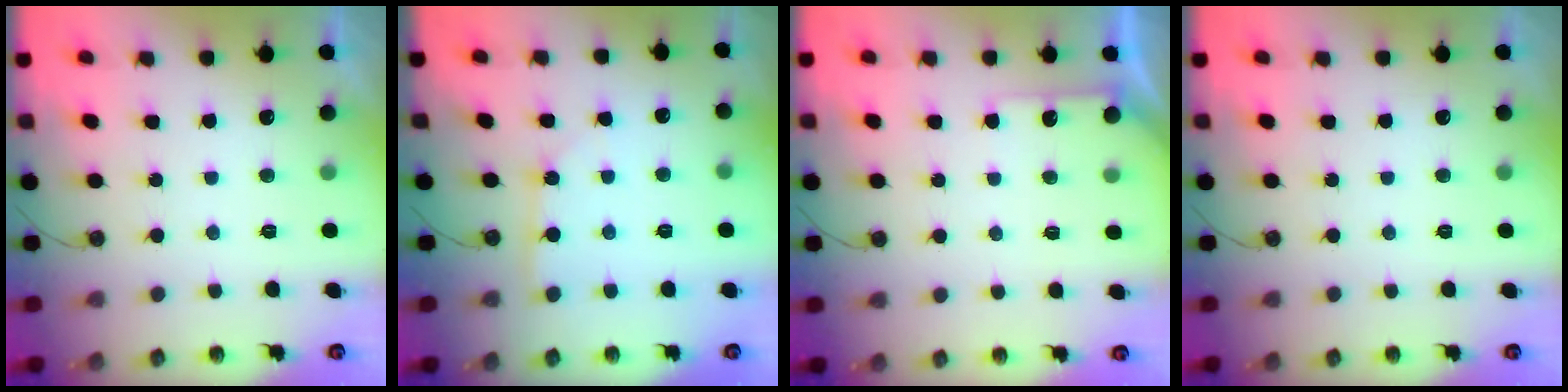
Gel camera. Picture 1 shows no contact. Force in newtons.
{"total": 1.8, "press": 1.8, "slide": 0.2}
{"total": 3.9, "press": 3.9, "slide": 0.4}
{"total": 0.0}